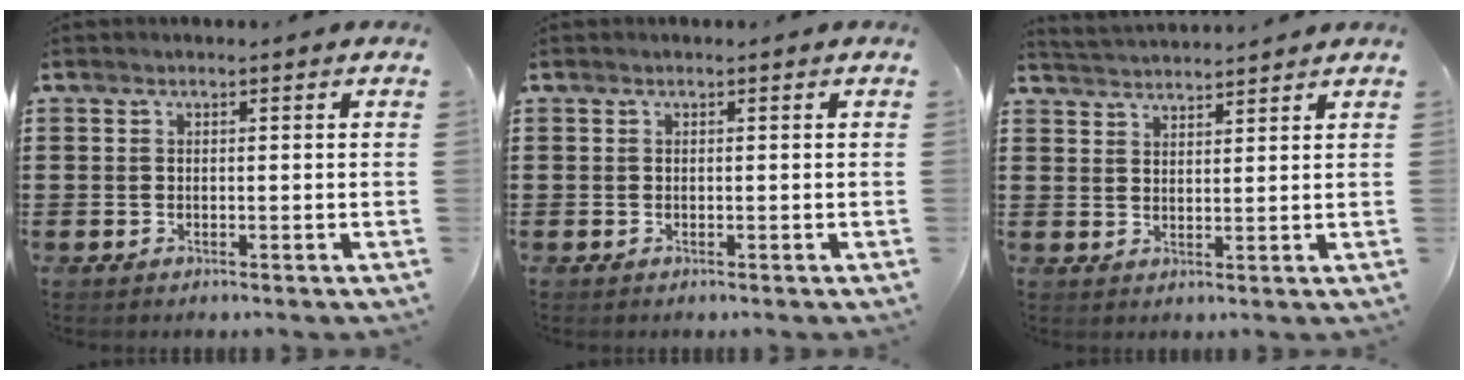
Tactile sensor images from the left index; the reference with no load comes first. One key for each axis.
{"total": 0.0}
{"total": 2.5, "fx": 2.4, "fy": -0.2, "fz": -0.4, "tx": -0.003, "ty": -0.007, "tz": 0.045}